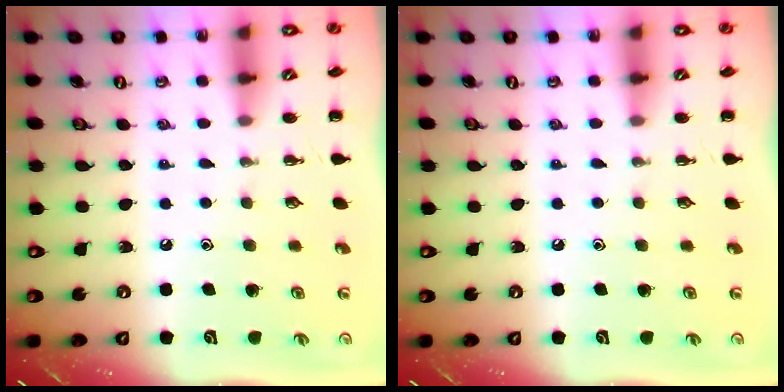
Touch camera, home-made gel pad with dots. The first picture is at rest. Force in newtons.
{"total": 0.0}